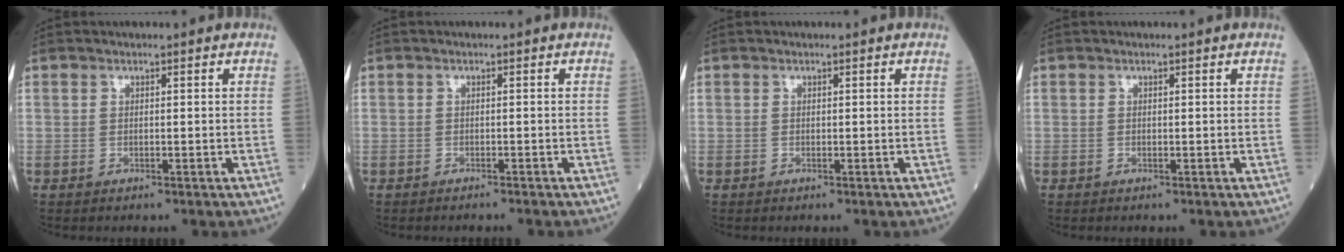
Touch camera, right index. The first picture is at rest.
{"total": 2.0, "force": [-1.9, -0.2, 0.8], "torque": [-0.012, 0.000, -0.021]}
{"total": 0.0}
{"total": 0.0}